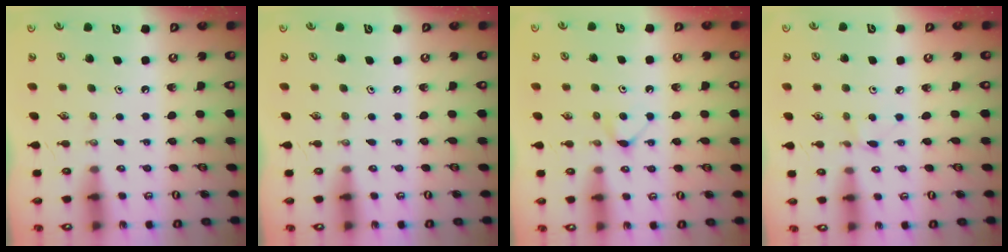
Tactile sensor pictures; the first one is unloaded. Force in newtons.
{"total": 0.0}
{"total": 4.6, "press": 4.5, "slide": 0.5}
{"total": 2.8, "press": 2.7, "slide": 0.4}